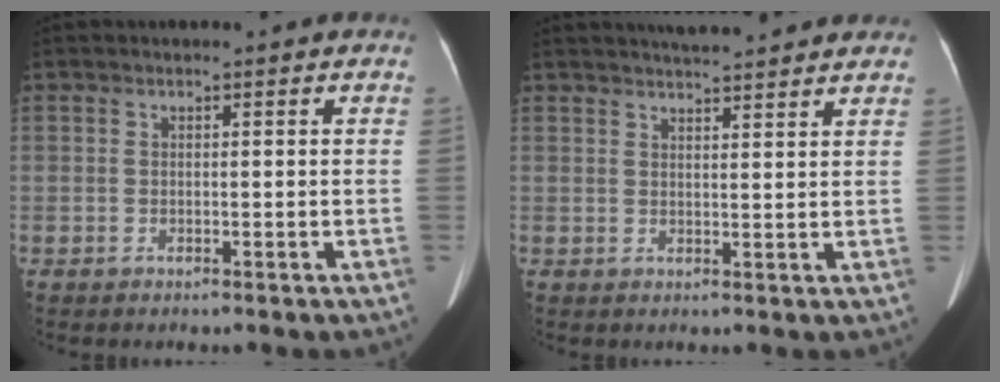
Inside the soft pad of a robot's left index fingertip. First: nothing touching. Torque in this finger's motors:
{"motor_torque": [0.34, -0.70, 0.07, 0.02]}